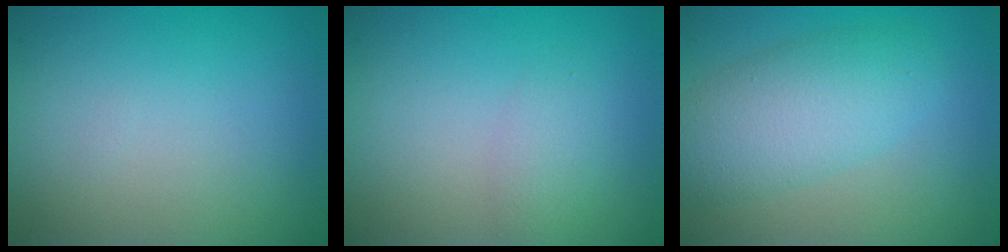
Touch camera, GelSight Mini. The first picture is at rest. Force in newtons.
{"total": 1.6, "press": 1.6, "slide": 0.1}
{"total": 5.1, "press": 5.1, "slide": 0.2}